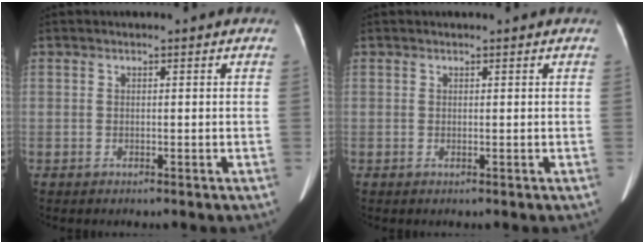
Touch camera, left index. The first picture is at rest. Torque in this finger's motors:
{"motor_torque": [0.20, 0.05, -0.02, -0.01]}